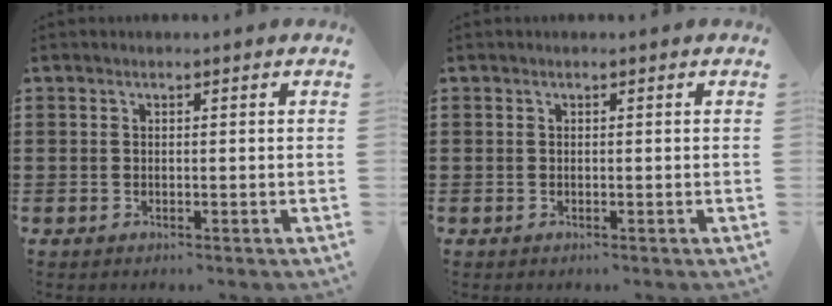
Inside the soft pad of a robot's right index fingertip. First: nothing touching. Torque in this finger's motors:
{"motor_torque": [-0.01, 0.01, 0.00, 0.00]}